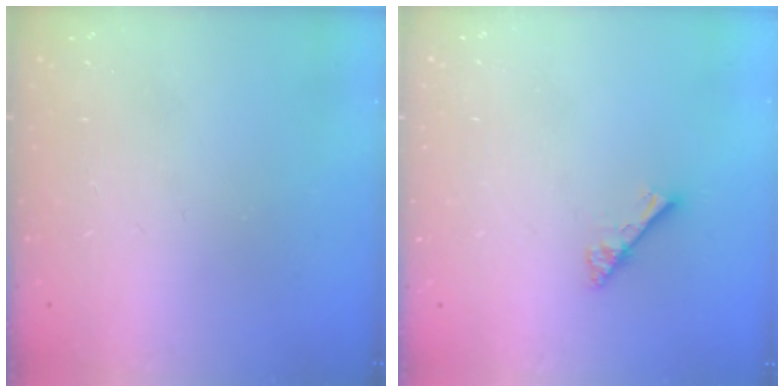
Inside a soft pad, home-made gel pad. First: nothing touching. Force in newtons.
{"total": 2.8, "press": 2.8, "slide": 0.3}